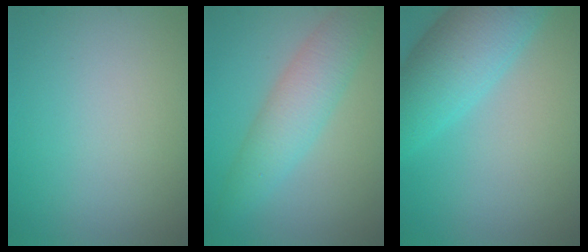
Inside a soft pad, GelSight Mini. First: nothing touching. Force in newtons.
{"total": 4.5, "press": 4.5, "slide": 0.1}
{"total": 7.3, "press": 7.3, "slide": 0.2}